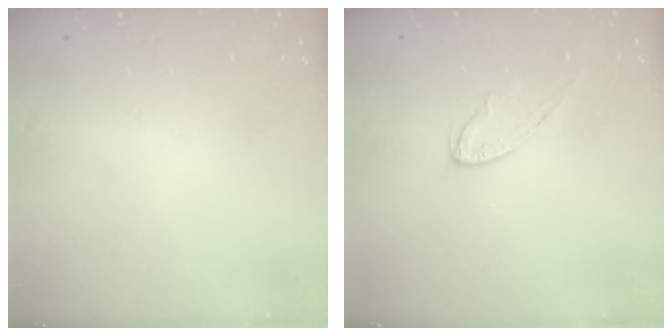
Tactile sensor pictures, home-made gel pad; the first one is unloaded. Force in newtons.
{"total": 5.6, "press": 5.6, "slide": 0.6}